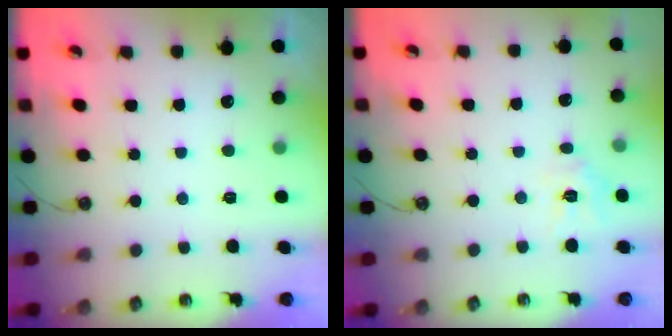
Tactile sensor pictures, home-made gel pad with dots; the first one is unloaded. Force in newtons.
{"total": 7.7, "press": 7.7, "slide": 0.5}